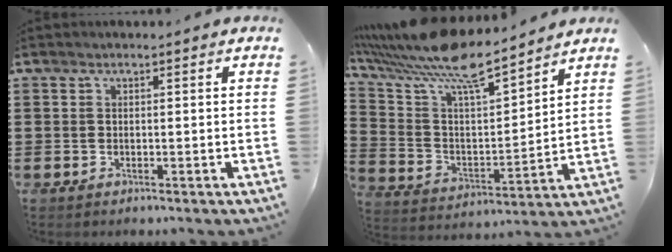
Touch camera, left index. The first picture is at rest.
{"total": 11.3, "force": [9.6, 1.2, 5.8], "torque": [-0.152, -0.068, 0.163]}